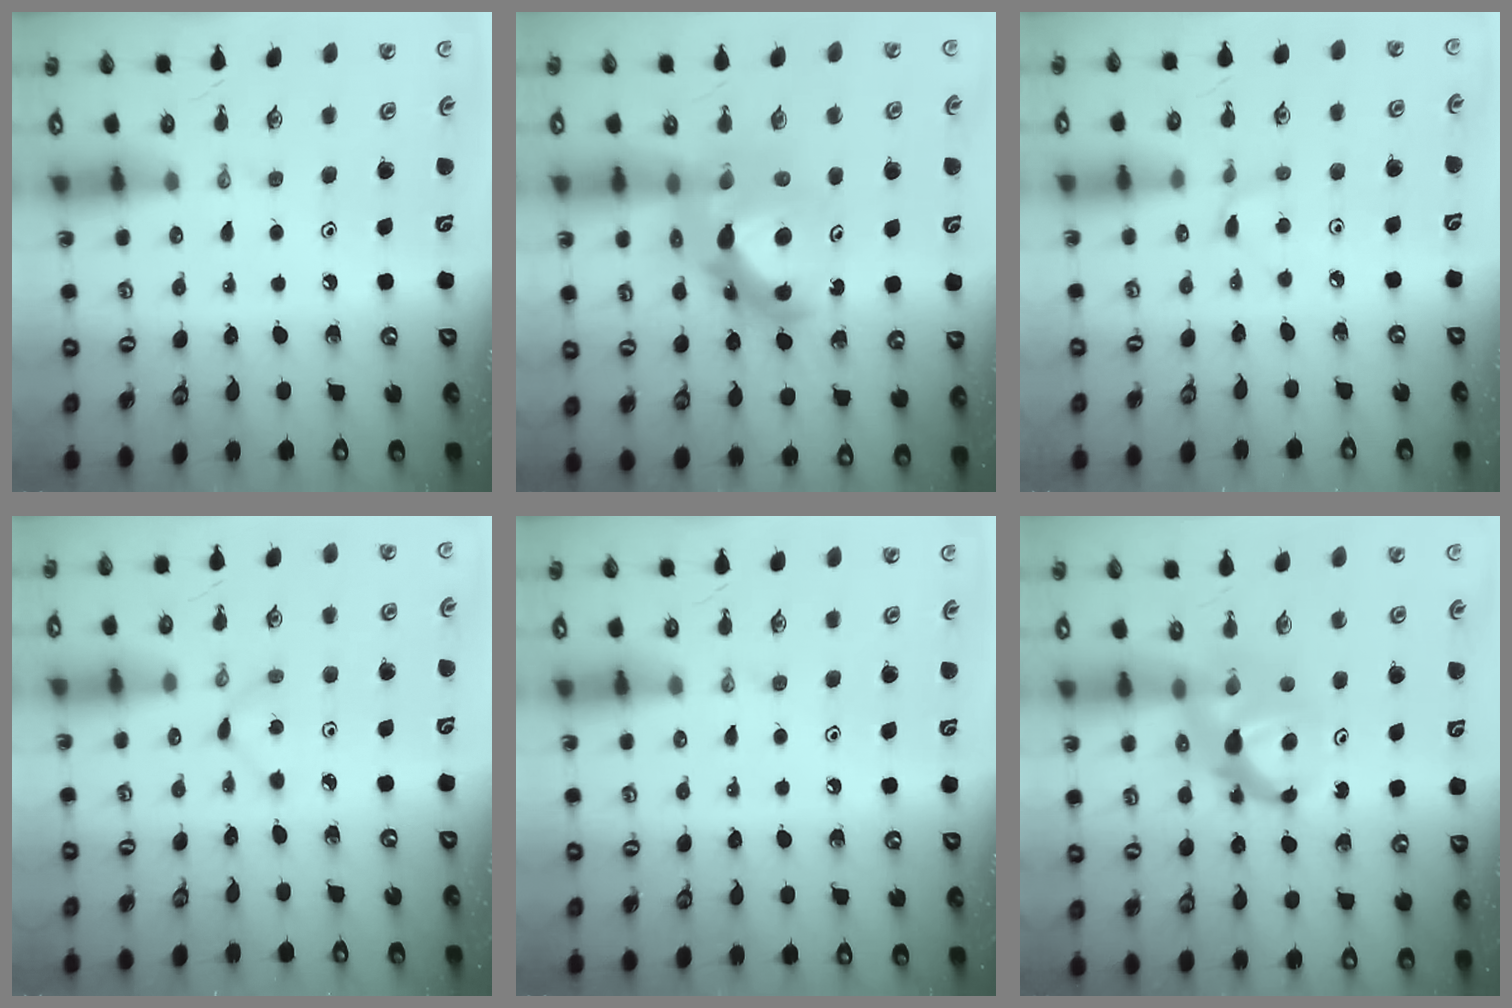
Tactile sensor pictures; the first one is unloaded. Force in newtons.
{"total": 13.7, "press": 13.7, "slide": 1.0}
{"total": 2.2, "press": 2.2, "slide": 0.3}
{"total": 1.6, "press": 1.6, "slide": 0.2}
{"total": 0.0}
{"total": 6.9, "press": 6.9, "slide": 0.4}